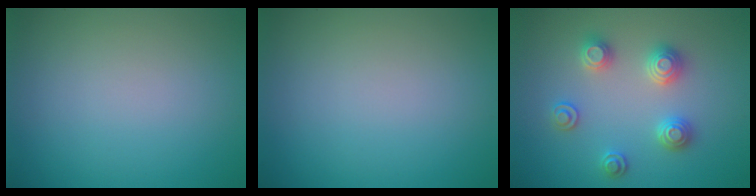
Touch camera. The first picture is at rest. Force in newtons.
{"total": 0.0}
{"total": 2.9, "press": 2.8, "slide": 0.3}